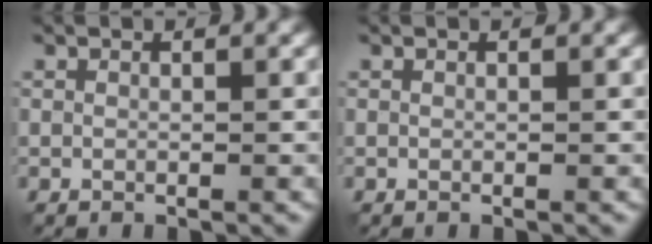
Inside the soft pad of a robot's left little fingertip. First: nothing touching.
{"total": 0.0}